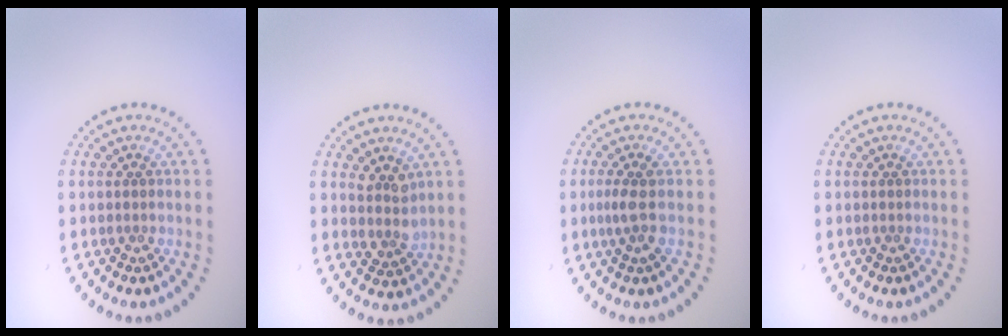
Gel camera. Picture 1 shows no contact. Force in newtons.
{"total": 2.1, "press": 1.6, "slide": 1.4}
{"total": 1.9, "press": 1.5, "slide": 1.2}
{"total": 0.0}